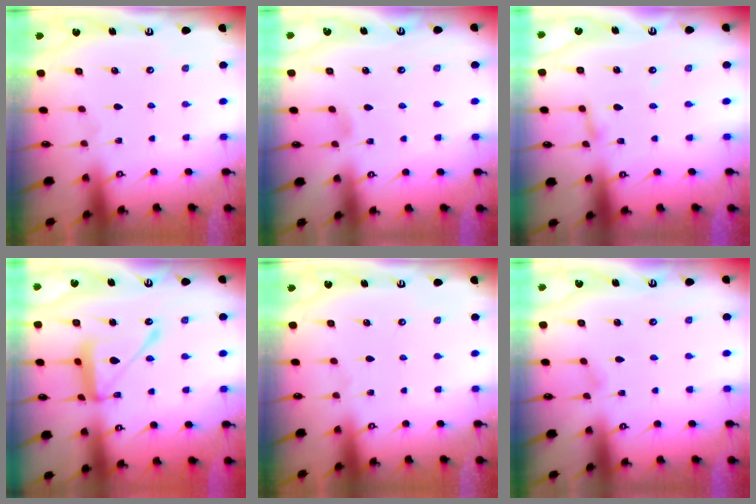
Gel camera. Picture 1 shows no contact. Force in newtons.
{"total": 3.6, "press": 3.6, "slide": 0.4}
{"total": 2.6, "press": 2.6, "slide": 0.1}
{"total": 14.0, "press": 13.9, "slide": 1.3}
{"total": 0.0}
{"total": 2.8, "press": 2.8, "slide": 0.3}